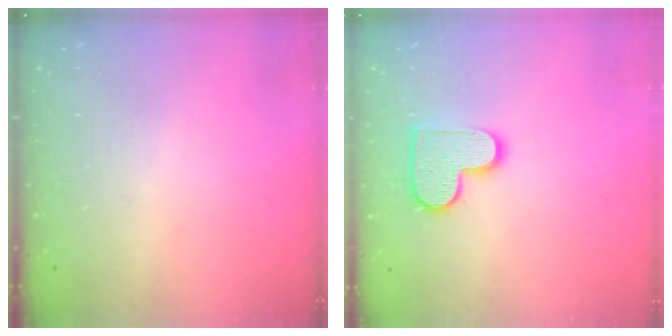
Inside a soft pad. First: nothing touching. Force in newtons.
{"total": 11.5, "press": 11.4, "slide": 0.6}